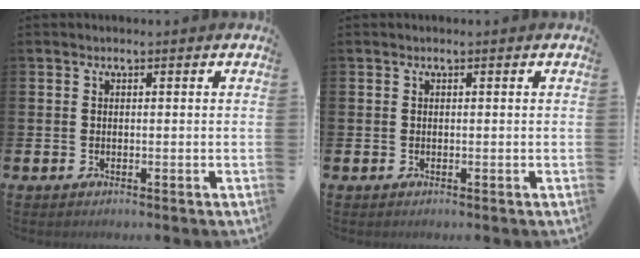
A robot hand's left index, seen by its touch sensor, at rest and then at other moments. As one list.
[{"total": 0.0}]